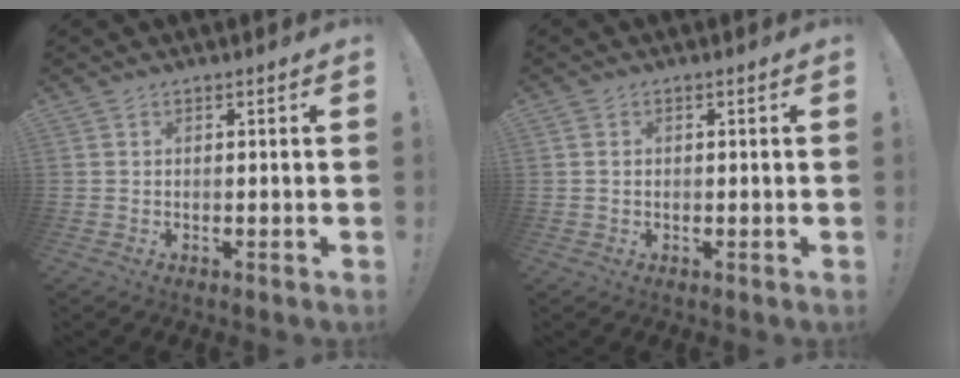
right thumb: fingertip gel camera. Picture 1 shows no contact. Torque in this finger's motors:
{"motor_torque": [-0.13, -0.27, 0.07, 0.13, 0.01]}